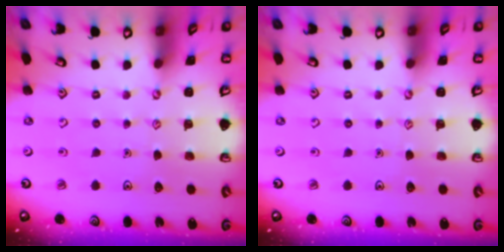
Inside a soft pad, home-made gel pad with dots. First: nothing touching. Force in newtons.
{"total": 0.0}